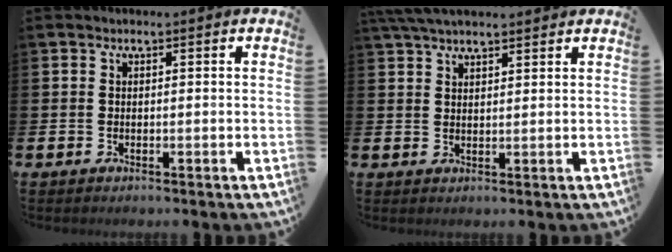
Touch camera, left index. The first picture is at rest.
{"total": 4.4, "force": [3.9, 1.0, 1.9], "torque": [-0.042, -0.006, 0.072]}